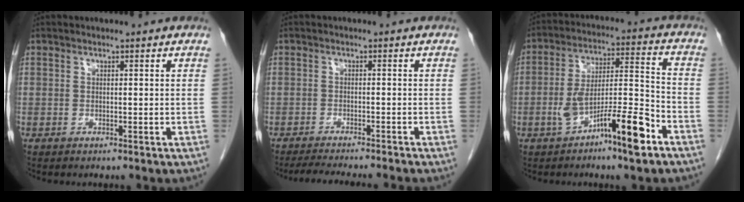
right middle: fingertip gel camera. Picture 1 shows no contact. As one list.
[{"total": 8.7, "force": [-7.8, -0.2, 3.6], "torque": [-0.044, -0.016, -0.116]}, {"total": 12.3, "force": [-6.4, 1.6, 10.4], "torque": [-0.185, 0.015, -0.107]}]